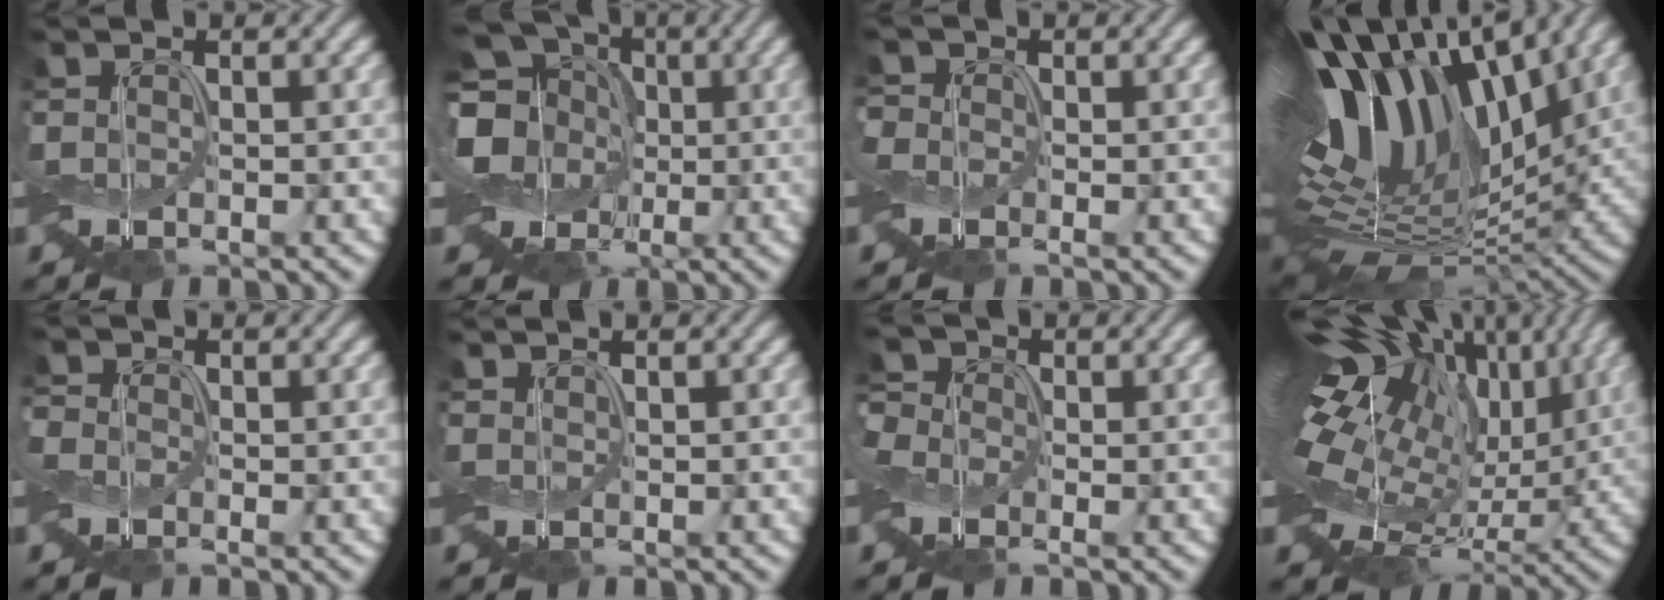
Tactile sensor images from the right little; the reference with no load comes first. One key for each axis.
{"total": 10.7, "fx": 0.6, "fy": 8.9, "fz": 5.8, "tx": -0.130, "ty": 0.024, "tz": -0.031}
{"total": 2.3, "fx": 0.9, "fy": 1.9, "fz": 0.9, "tx": -0.048, "ty": 0.013, "tz": 0.001}
{"total": 14.7, "fx": 3.8, "fy": 7.9, "fz": 11.8, "tx": -0.224, "ty": 0.029, "tz": 0.065}
{"total": 1.0, "fx": -0.1, "fy": 0.9, "fz": 0.3, "tx": -0.019, "ty": 0.009, "tz": -0.009}
{"total": 0.5, "fx": 0.3, "fy": -0.3, "fz": -0.2, "tx": 0.003, "ty": 0.001, "tz": 0.008}
{"total": 2.6, "fx": -0.7, "fy": 2.3, "fz": 1.0, "tx": -0.035, "ty": 0.019, "tz": -0.024}
{"total": 16.8, "fx": 3.3, "fy": 10.2, "fz": 13.0, "tx": -0.229, "ty": 0.003, "tz": 0.062}